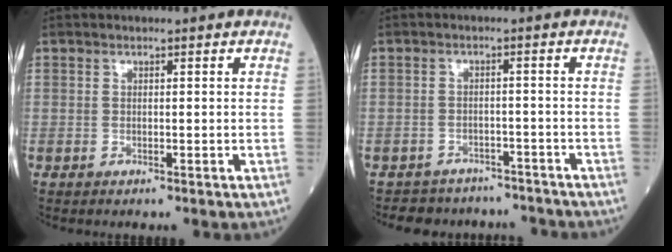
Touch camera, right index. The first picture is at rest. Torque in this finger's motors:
{"motor_torque": [0.85, -0.95, -0.21, -0.21]}